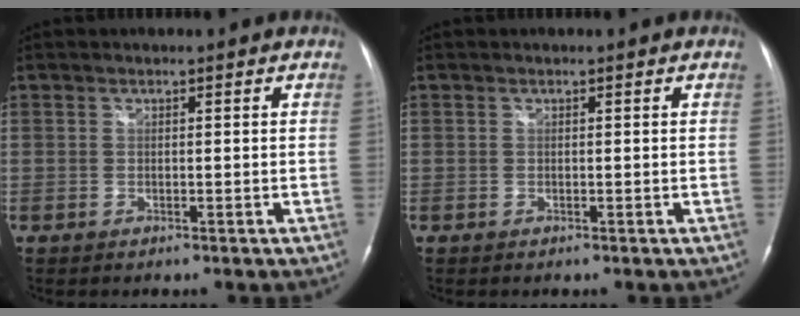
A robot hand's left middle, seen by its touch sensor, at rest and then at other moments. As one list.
[{"total": 0.0}]